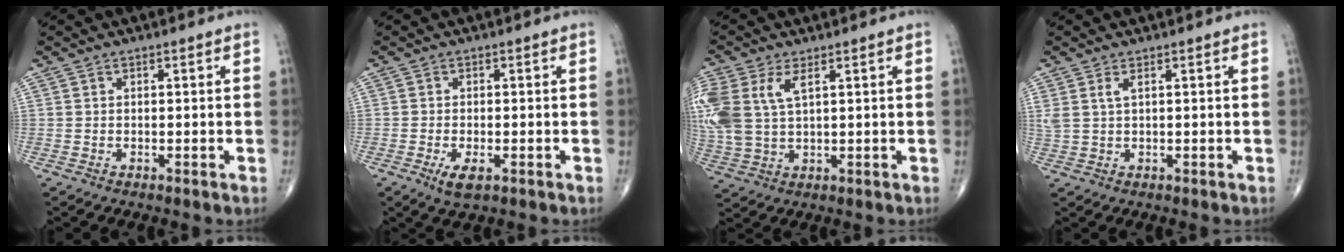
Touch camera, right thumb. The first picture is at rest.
{"total": 3.5, "force": [-1.4, 1.4, 2.9], "torque": [-0.055, -0.007, -0.022]}
{"total": 12.8, "force": [4.1, 6.9, 10.0], "torque": [-0.258, 0.004, 0.089]}
{"total": 2.7, "force": [1.2, 1.0, 2.2], "torque": [-0.059, 0.008, 0.034]}